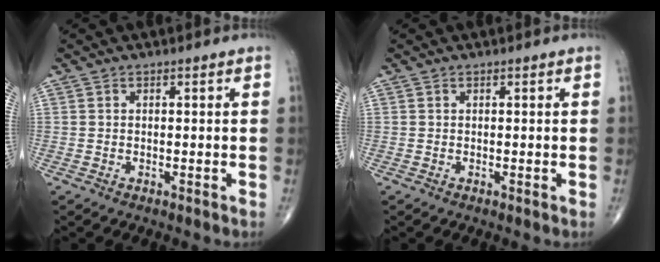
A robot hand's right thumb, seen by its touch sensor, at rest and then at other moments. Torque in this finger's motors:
{"motor_torque": [-0.05, -0.02, -0.14, -0.05, 0.00]}